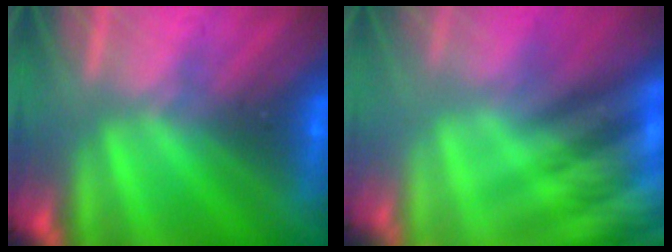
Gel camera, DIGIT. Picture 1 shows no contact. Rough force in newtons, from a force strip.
{"total": 8.4}